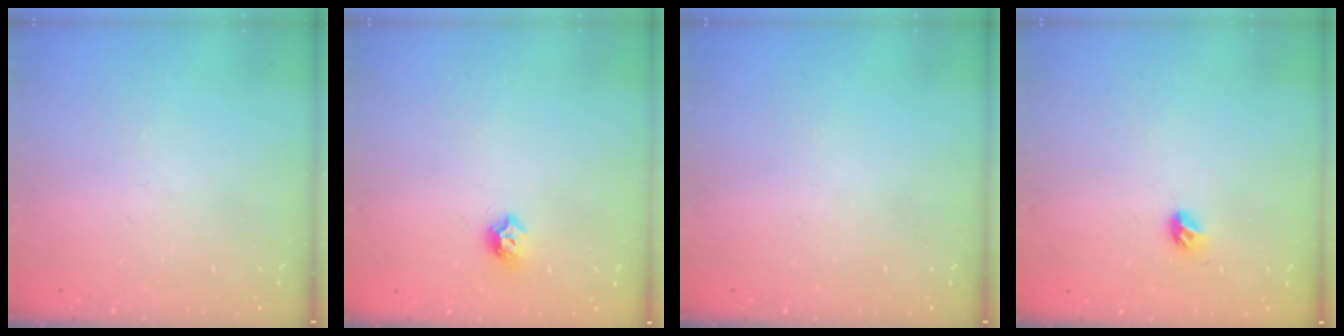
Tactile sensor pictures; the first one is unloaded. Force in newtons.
{"total": 6.4, "press": 6.4, "slide": 0.3}
{"total": 0.0}
{"total": 4.0, "press": 3.9, "slide": 1.0}